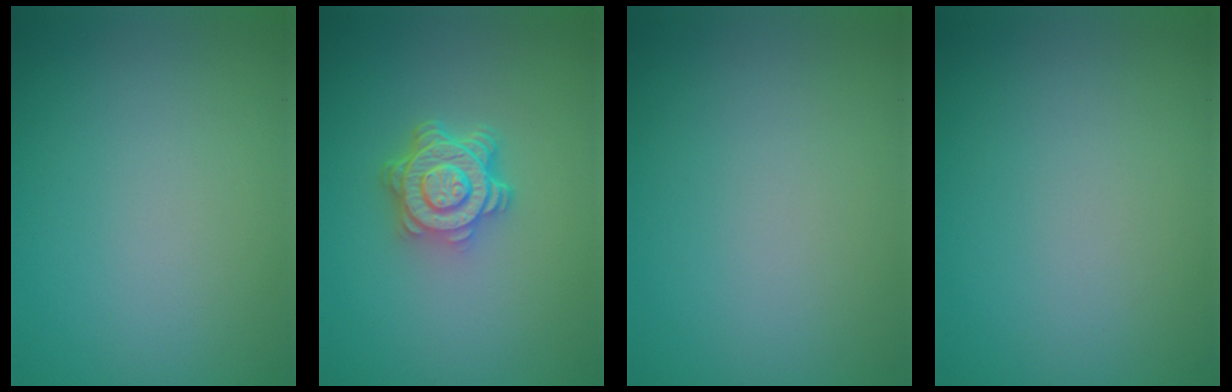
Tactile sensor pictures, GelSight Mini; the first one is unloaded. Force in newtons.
{"total": 4.8, "press": 3.7, "slide": 3.1}
{"total": 0.0}
{"total": 0.0}